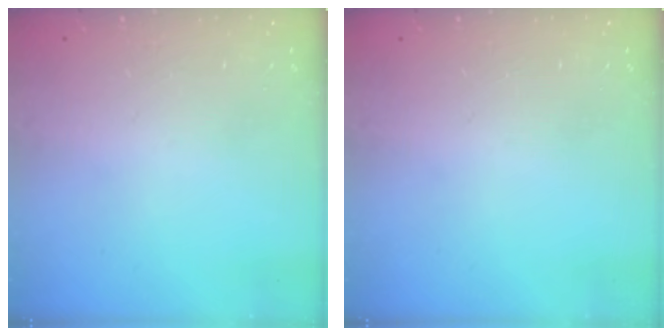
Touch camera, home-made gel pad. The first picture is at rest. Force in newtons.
{"total": 0.0}